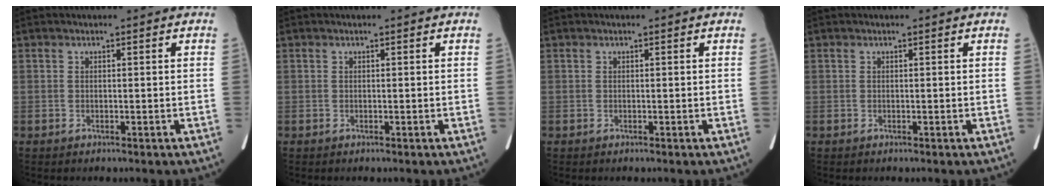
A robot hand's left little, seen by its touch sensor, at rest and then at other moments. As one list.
[{"total": 0.0}, {"total": 0.0}, {"total": 0.0}]